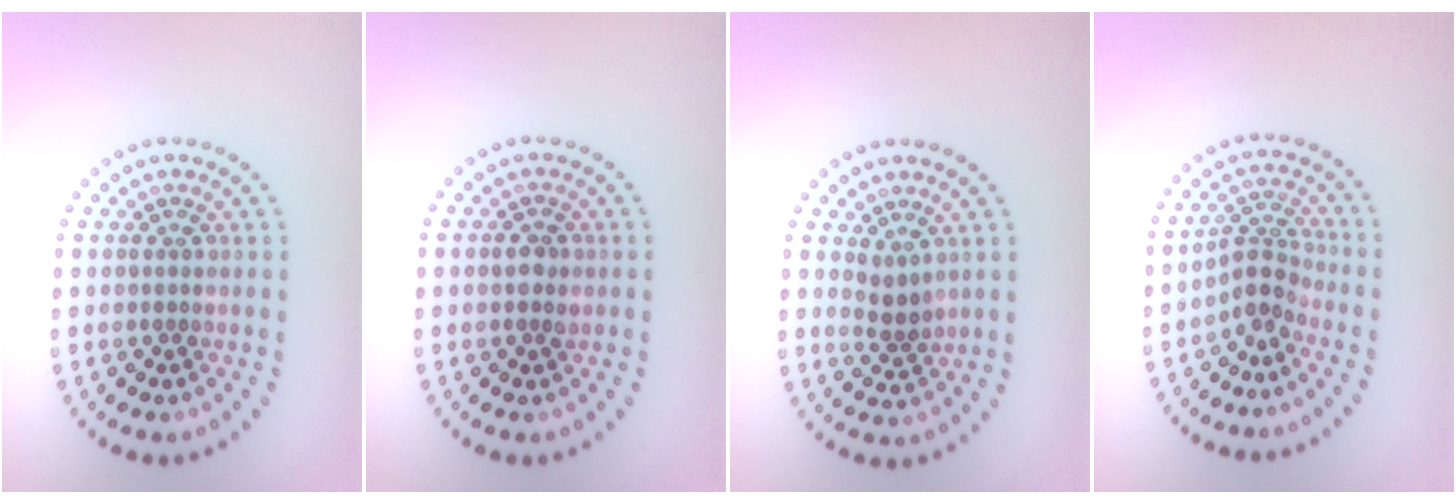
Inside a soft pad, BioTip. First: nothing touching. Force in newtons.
{"total": 1.3, "press": 1.2, "slide": 0.2}
{"total": 1.7, "press": 1.2, "slide": 1.2}
{"total": 2.5, "press": 1.7, "slide": 1.8}